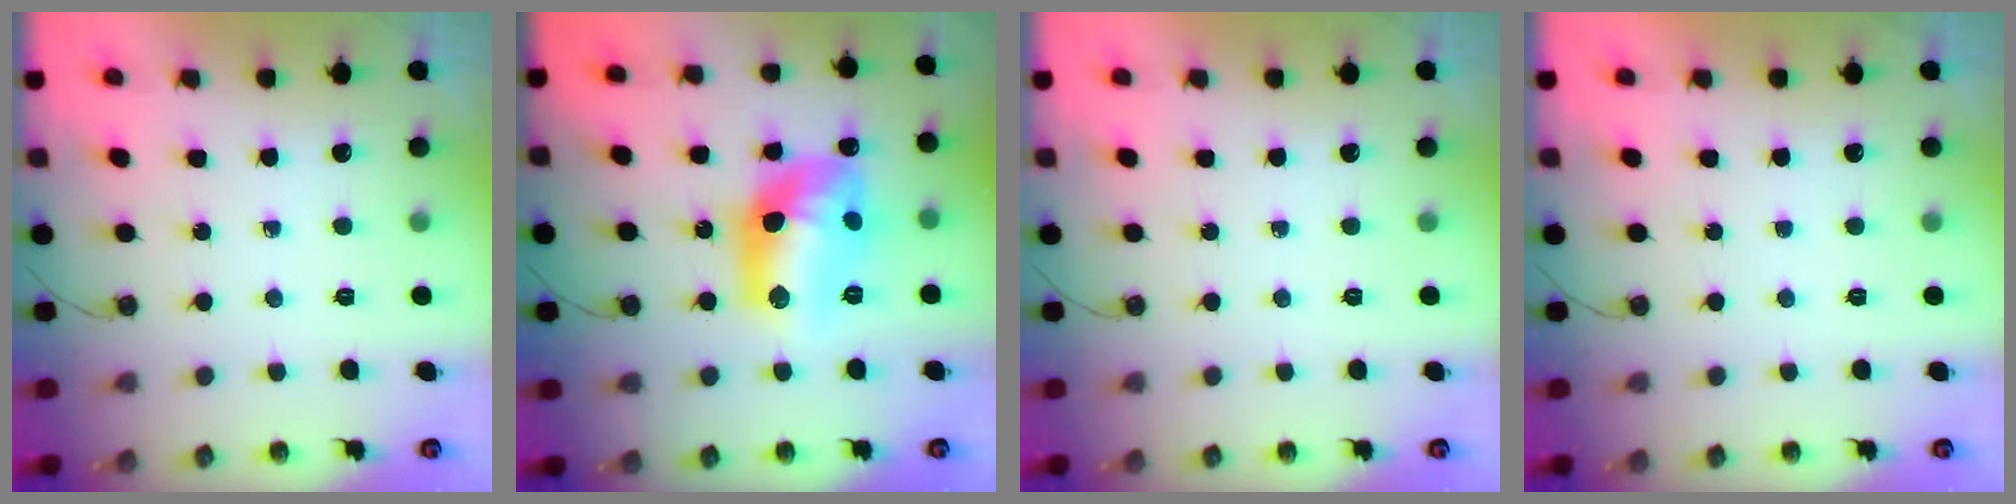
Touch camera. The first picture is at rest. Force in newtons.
{"total": 15.6, "press": 15.6, "slide": 1.1}
{"total": 0.0}
{"total": 0.0}